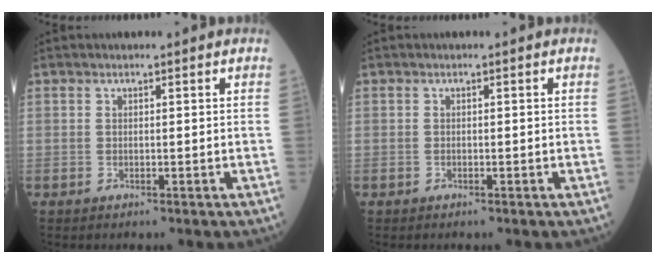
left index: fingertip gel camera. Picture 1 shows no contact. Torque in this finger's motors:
{"motor_torque": [0.00, 0.00, 0.00, 0.00]}